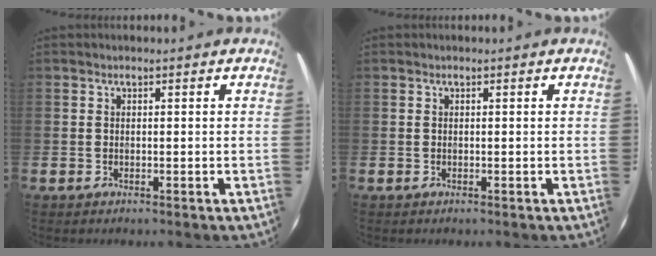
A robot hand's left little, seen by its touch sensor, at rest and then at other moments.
{"total": 0.0}